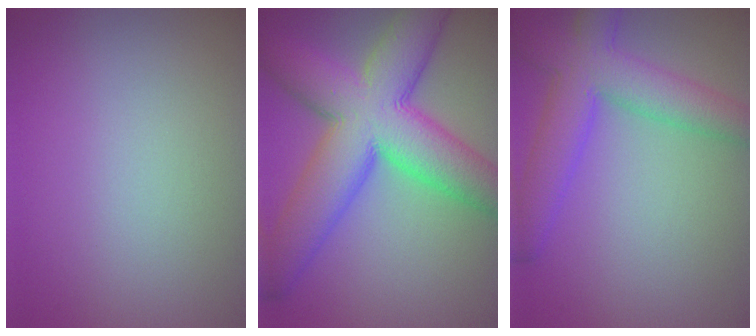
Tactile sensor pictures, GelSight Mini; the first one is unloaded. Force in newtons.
{"total": 13.0, "press": 13.0, "slide": 0.3}
{"total": 7.0, "press": 7.0, "slide": 0.3}